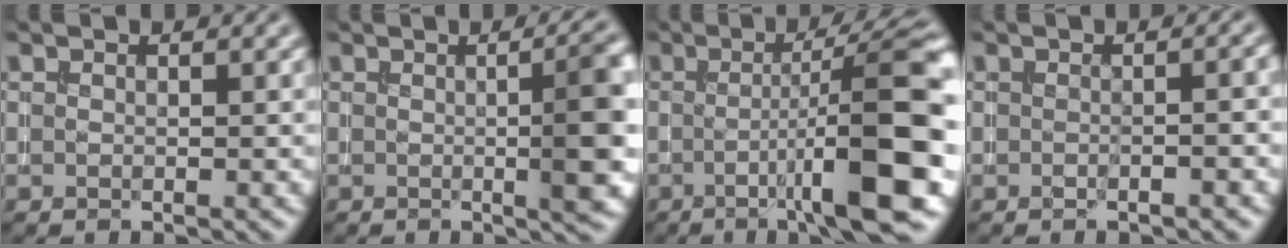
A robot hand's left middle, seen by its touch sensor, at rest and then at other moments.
{"total": 6.9, "force": [0.0, 1.7, 6.7], "torque": [-0.061, 0.005, 0.002]}
{"total": 11.9, "force": [-1.6, 1.8, 11.7], "torque": [-0.149, 0.011, -0.028]}
{"total": 2.1, "force": [-0.3, 0.9, 1.9], "torque": [0.003, 0.011, -0.010]}